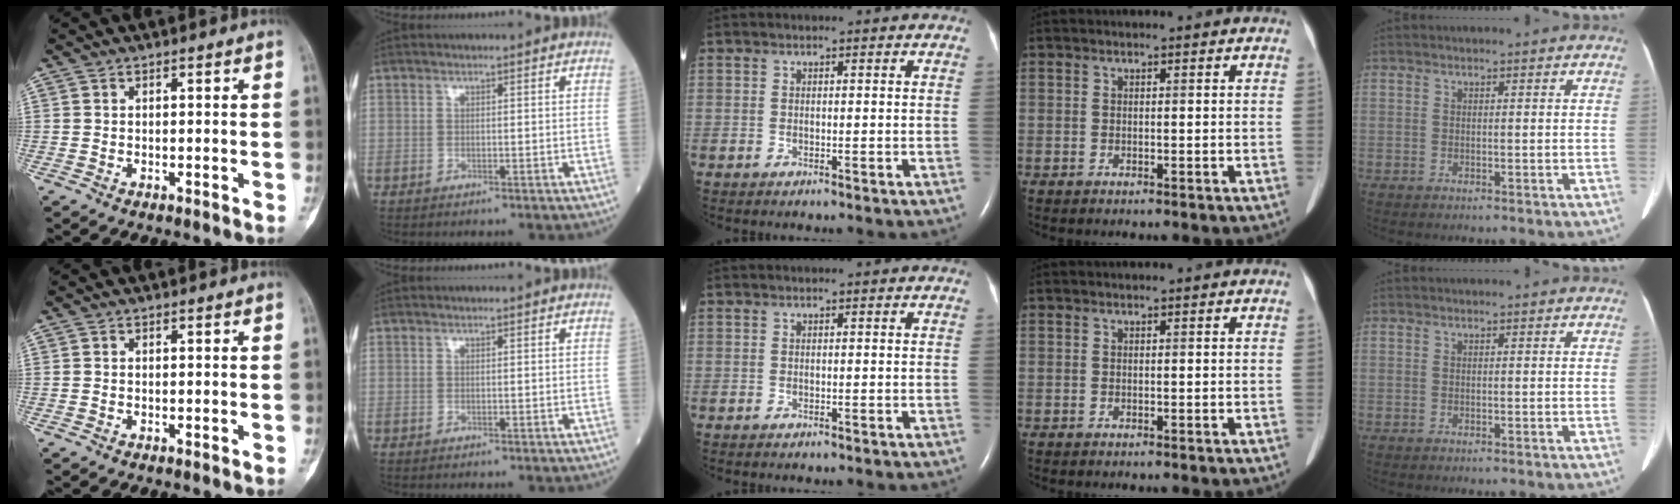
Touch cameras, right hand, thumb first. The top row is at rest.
{}